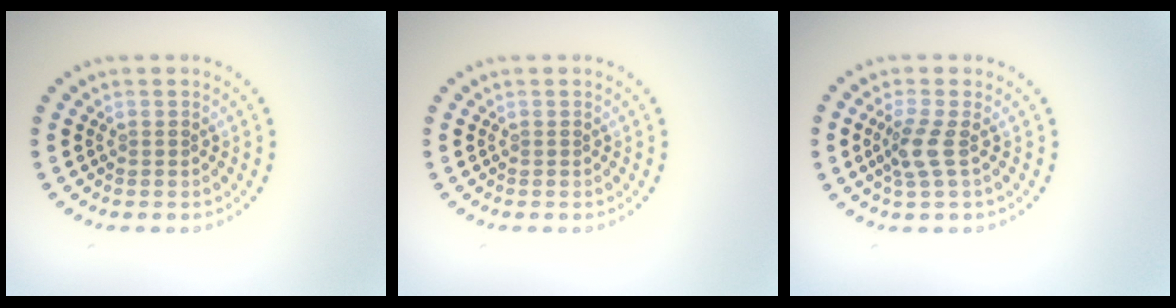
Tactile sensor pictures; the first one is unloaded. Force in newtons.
{"total": 0.0}
{"total": 2.2, "press": 1.8, "slide": 1.3}